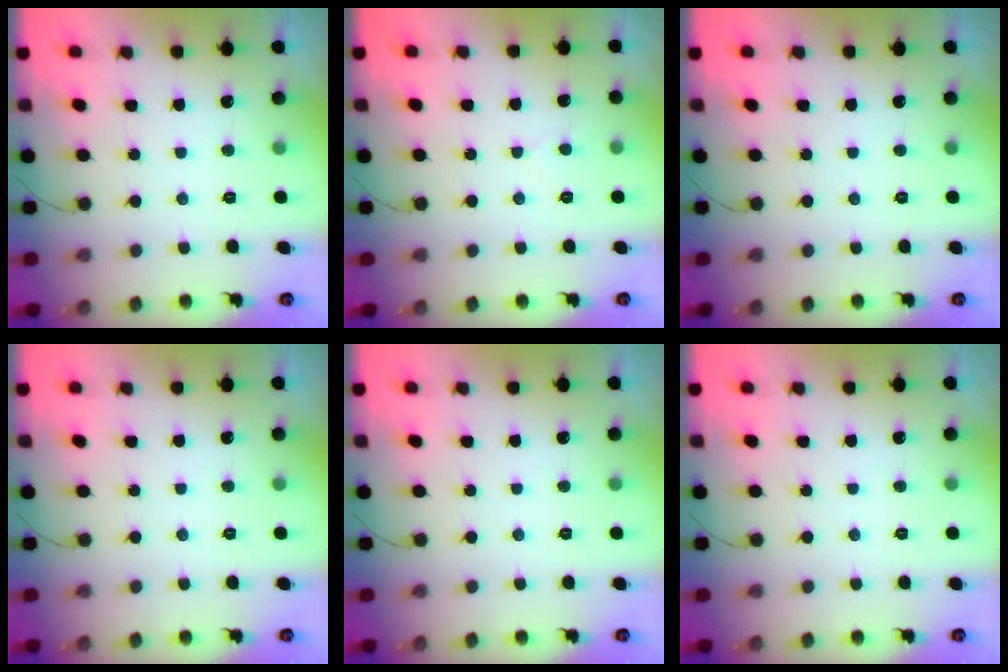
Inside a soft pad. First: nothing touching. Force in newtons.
{"total": 2.9, "press": 2.9, "slide": 0.5}
{"total": 0.0}
{"total": 0.0}
{"total": 0.0}
{"total": 0.0}